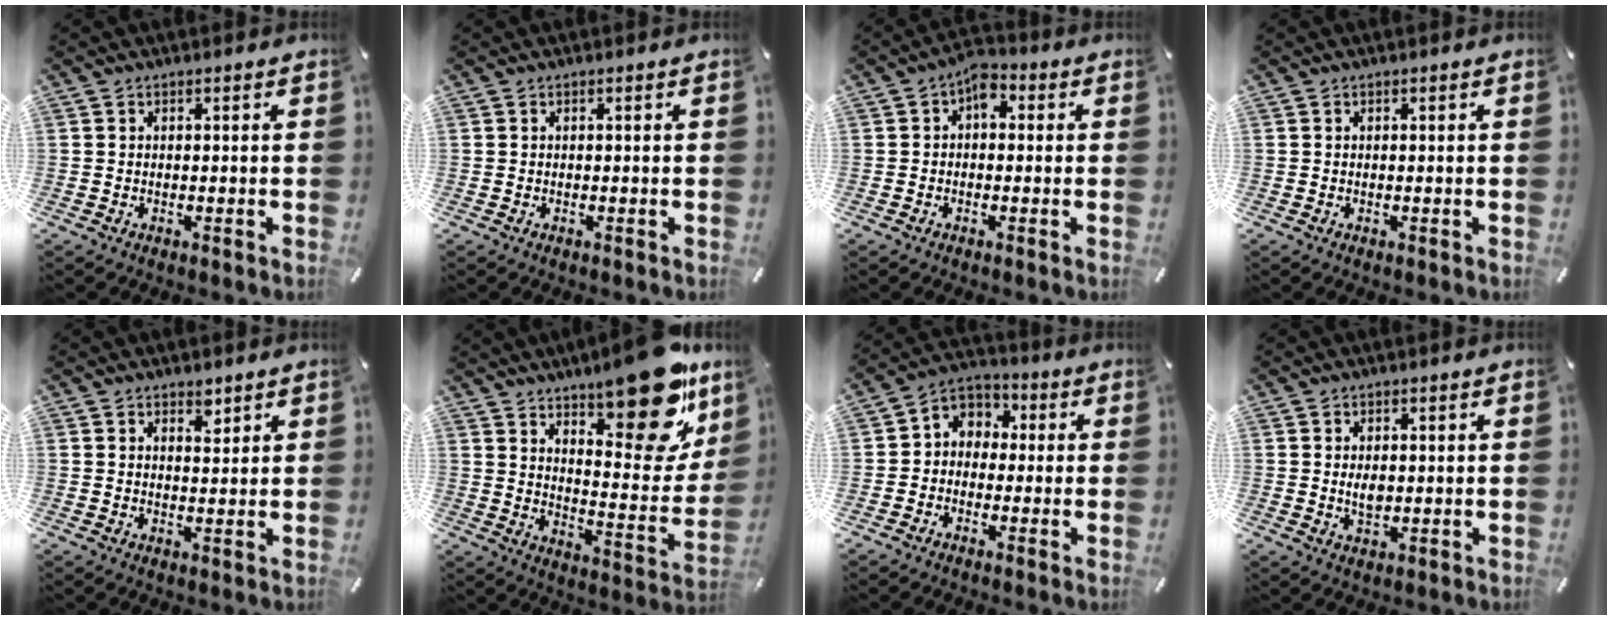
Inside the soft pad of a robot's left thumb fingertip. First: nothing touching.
{"total": 0.0}
{"total": 4.4, "force": [-0.1, 3.0, 3.1], "torque": [-0.045, 0.010, -0.006]}
{"total": 0.0}
{"total": 2.9, "force": [2.0, 1.7, 1.2], "torque": [-0.002, -0.013, 0.032]}
{"total": 22.1, "force": [14.9, 8.3, 14.0], "torque": [-0.168, -0.113, 0.243]}
{"total": 4.9, "force": [-1.4, 4.5, 1.3], "torque": [-0.028, 0.013, -0.030]}
{"total": 3.3, "force": [0.3, 2.2, 2.4], "torque": [-0.042, 0.002, 0.003]}